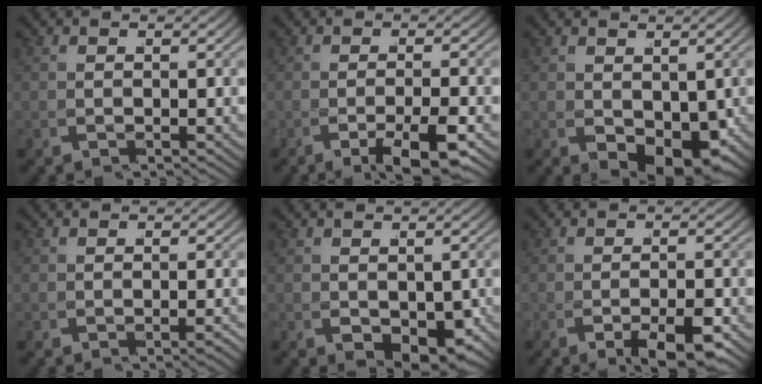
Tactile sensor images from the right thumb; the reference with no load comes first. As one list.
[{"total": 3.2, "force": [-1.8, -0.7, 2.5], "torque": [-0.045, 0.004, -0.033]}, {"total": 4.9, "force": [-1.0, 2.9, 3.8], "torque": [-0.076, -0.025, -0.002]}, {"total": 0.7, "force": [-0.5, -0.4, 0.3], "torque": [-0.012, -0.005, -0.005]}, {"total": 3.5, "force": [-1.0, 1.9, 2.7], "torque": [-0.049, -0.019, -0.003]}, {"total": 3.2, "force": [-1.9, 0.0, 2.6], "torque": [-0.051, -0.005, -0.028]}]